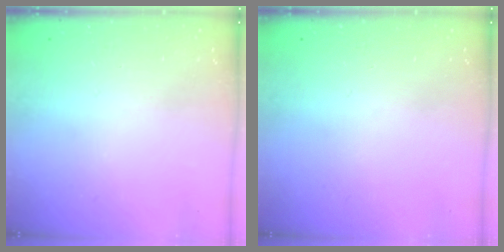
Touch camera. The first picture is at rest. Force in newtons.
{"total": 0.0}